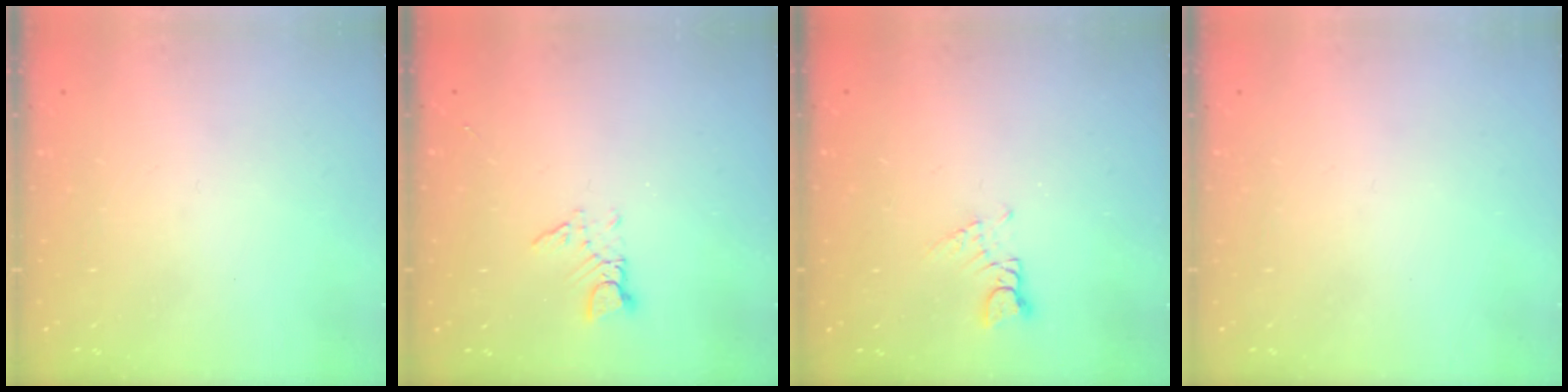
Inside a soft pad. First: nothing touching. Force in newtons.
{"total": 3.1, "press": 3.1, "slide": 0.4}
{"total": 1.6, "press": 1.6, "slide": 0.2}
{"total": 0.0}